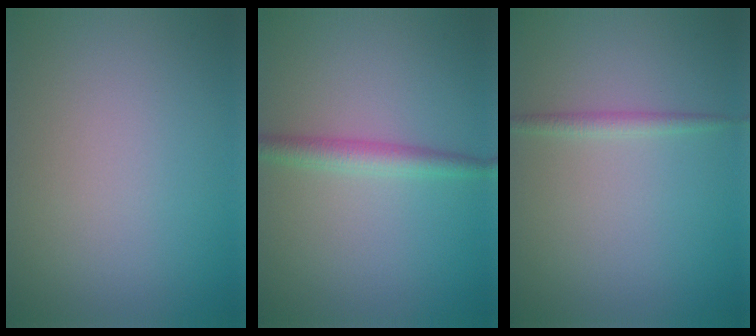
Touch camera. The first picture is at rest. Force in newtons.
{"total": 2.3, "press": 2.3, "slide": 0.0}
{"total": 1.2, "press": 1.2, "slide": 0.0}